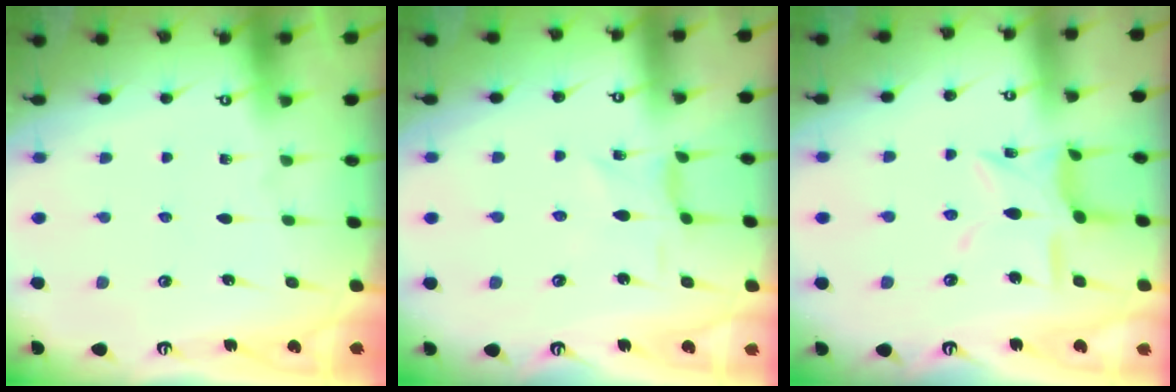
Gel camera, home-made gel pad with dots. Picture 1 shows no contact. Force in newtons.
{"total": 0.6, "press": 0.6, "slide": 0.2}
{"total": 10.7, "press": 10.7, "slide": 0.7}